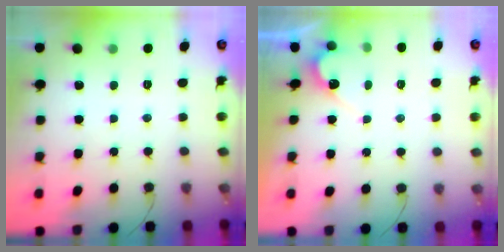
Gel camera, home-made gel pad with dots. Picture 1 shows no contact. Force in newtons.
{"total": 4.5, "press": 4.4, "slide": 0.4}